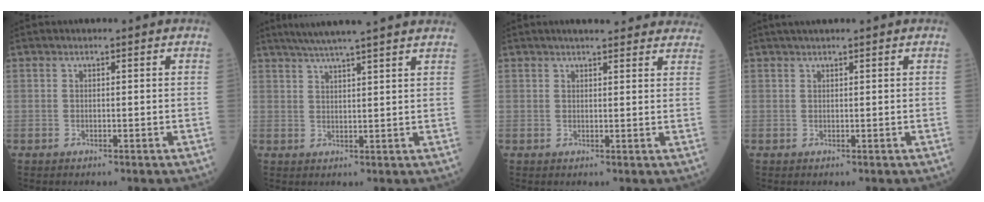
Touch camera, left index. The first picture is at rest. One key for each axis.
{"total": 11.5, "fx": 9.7, "fy": -0.7, "fz": 6.1, "tx": -0.096, "ty": 0.026, "tz": 0.125}
{"total": 12.4, "fx": 11.1, "fy": 2.7, "fz": 4.9, "tx": -0.043, "ty": 0.023, "tz": 0.121}
{"total": 2.4, "fx": 2.0, "fy": 0.0, "fz": 1.3, "tx": -0.014, "ty": 0.023, "tz": 0.033}